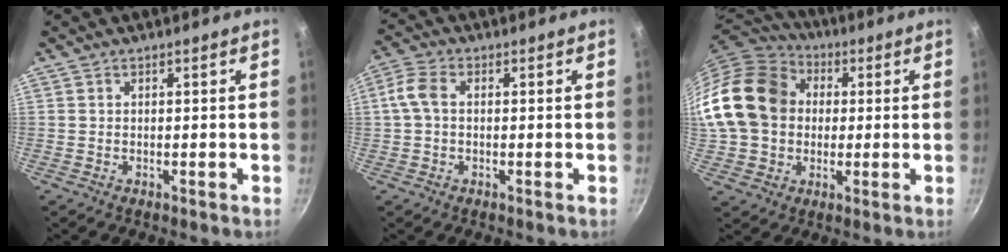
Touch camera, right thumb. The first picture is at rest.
{"total": 4.9, "force": [0.3, 3.3, 3.7], "torque": [-0.081, 0.016, -0.004]}
{"total": 19.4, "force": [2.3, 15.9, 11.0], "torque": [-0.193, 0.034, 0.035]}